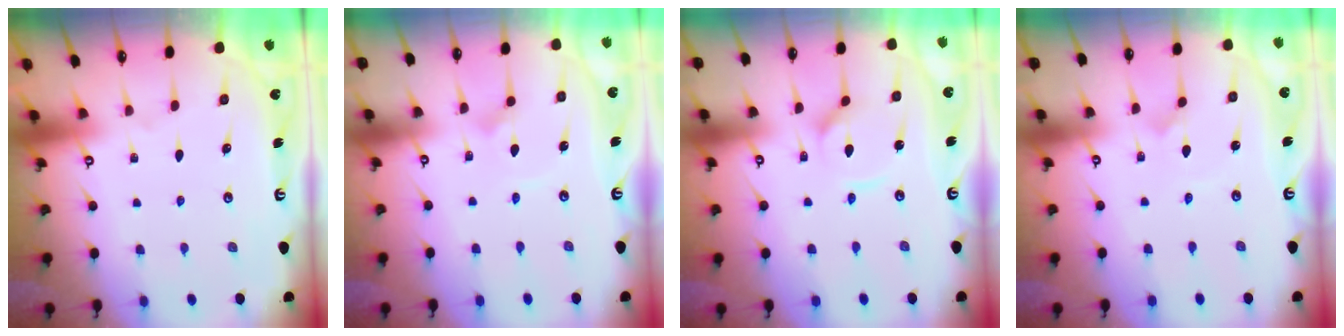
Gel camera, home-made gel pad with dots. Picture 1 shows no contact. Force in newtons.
{"total": 2.6, "press": 2.6, "slide": 0.1}
{"total": 6.0, "press": 6.0, "slide": 0.5}
{"total": 1.3, "press": 1.3, "slide": 0.2}